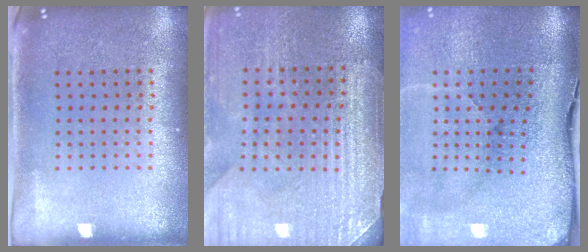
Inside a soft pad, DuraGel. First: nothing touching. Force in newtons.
{"total": 3.4, "press": 3.4, "slide": 0.3}
{"total": 5.0, "press": 3.9, "slide": 3.2}